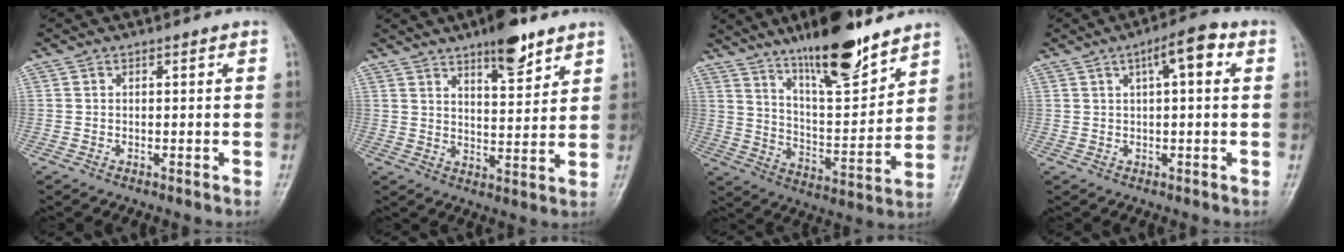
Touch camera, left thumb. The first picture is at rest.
{"total": 9.4, "force": [6.5, 3.0, 6.1], "torque": [-0.072, -0.042, 0.100]}
{"total": 17.5, "force": [12.7, 4.6, 11.1], "torque": [-0.150, -0.080, 0.217]}
{"total": 6.5, "force": [2.3, 2.1, 5.8], "torque": [-0.083, 0.015, 0.029]}